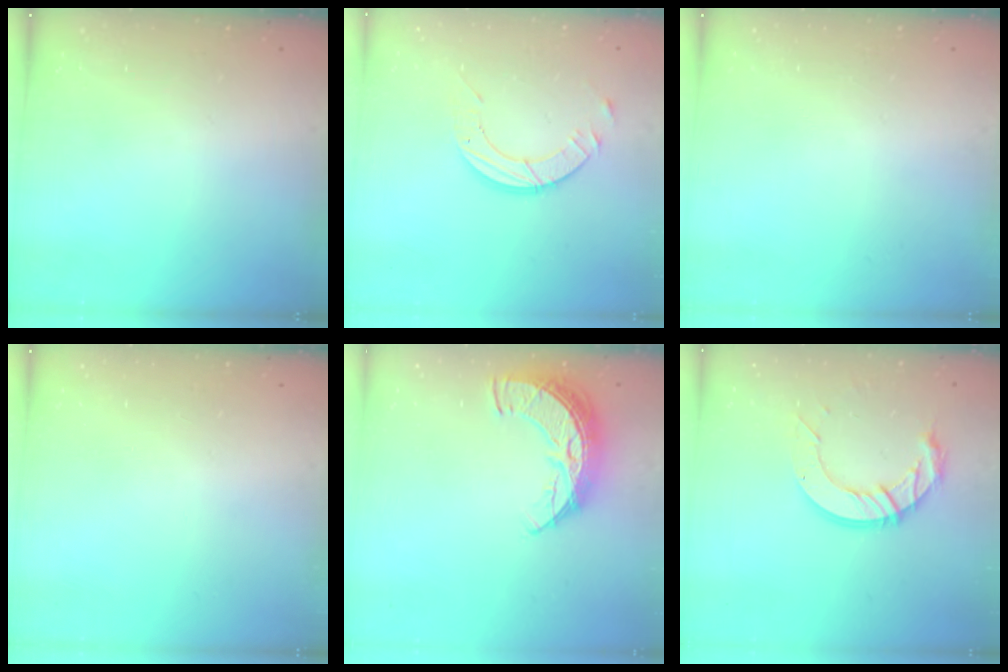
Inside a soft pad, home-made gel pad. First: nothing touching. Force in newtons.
{"total": 9.0, "press": 9.0, "slide": 0.8}
{"total": 0.0}
{"total": 0.0}
{"total": 9.6, "press": 9.6, "slide": 0.6}
{"total": 12.3, "press": 12.2, "slide": 1.2}